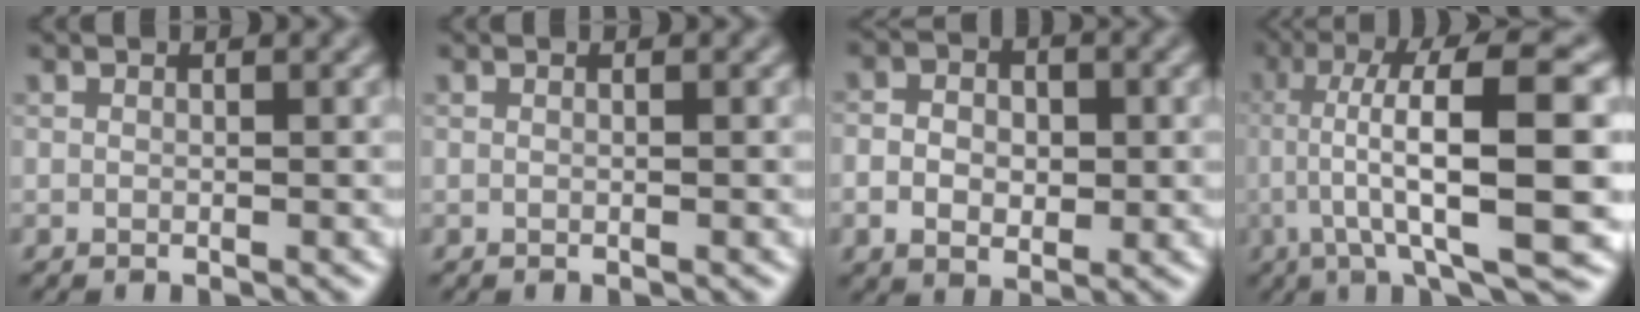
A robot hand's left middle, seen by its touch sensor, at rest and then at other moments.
{"total": 0.8, "force": [0.4, 0.5, 0.5], "torque": [-0.008, -0.011, -0.006]}
{"total": 3.7, "force": [-0.4, 2.7, 2.5], "torque": [-0.047, -0.011, -0.017]}
{"total": 13.4, "force": [-0.7, 2.8, 13.1], "torque": [-0.200, 0.019, -0.010]}